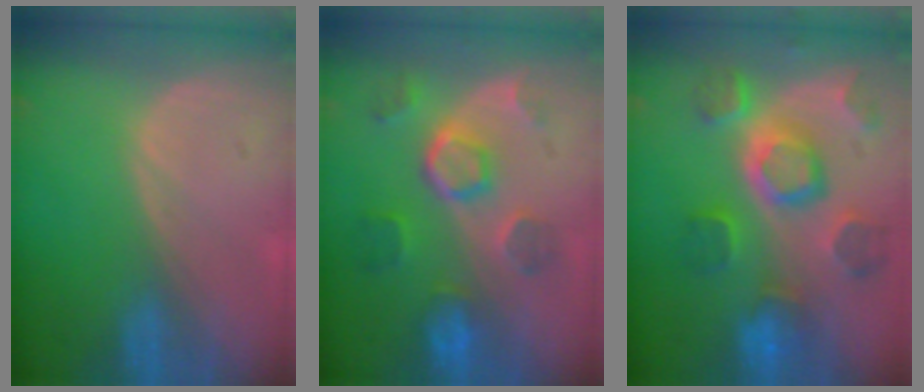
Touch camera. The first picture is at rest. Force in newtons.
{"total": 8.6, "press": 7.7, "slide": 3.9}
{"total": 11.4, "press": 10.0, "slide": 5.5}